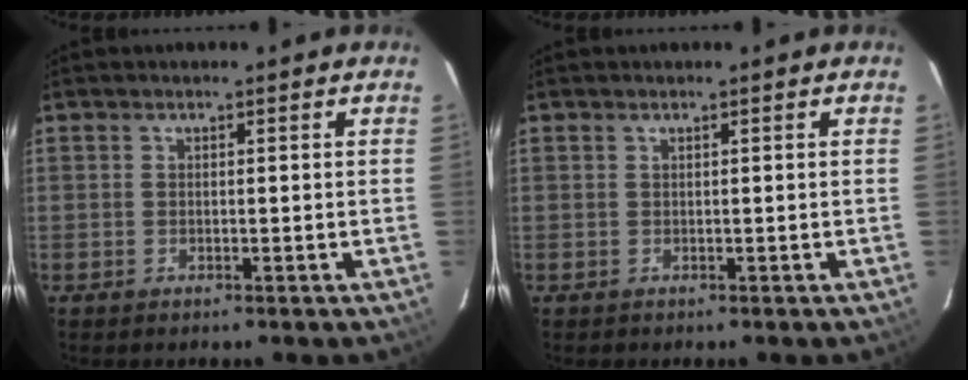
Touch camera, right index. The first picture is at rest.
{"total": 0.0}